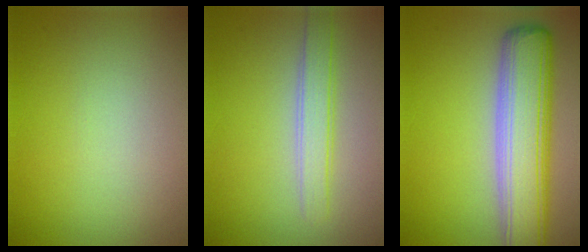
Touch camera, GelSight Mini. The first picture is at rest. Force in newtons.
{"total": 2.6, "press": 2.6, "slide": 0.2}
{"total": 8.6, "press": 8.6, "slide": 0.7}